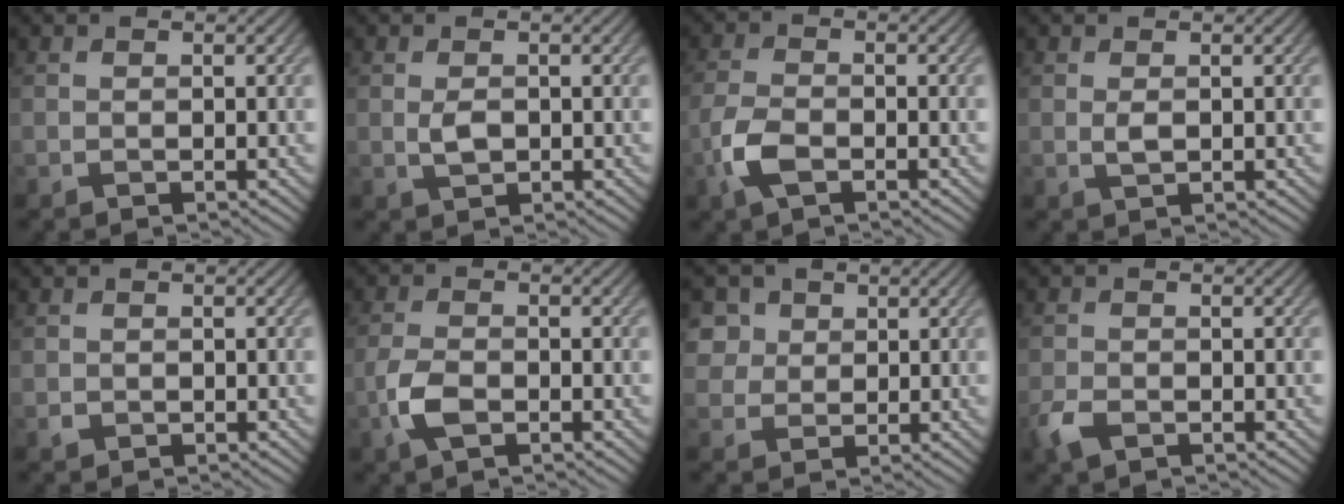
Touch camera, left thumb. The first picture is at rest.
{"total": 1.7, "force": [0.0, 1.0, 1.4], "torque": [-0.032, -0.001, 0.002]}
{"total": 4.4, "force": [-2.1, 1.9, 3.3], "torque": [-0.085, -0.001, -0.052]}
{"total": 1.2, "force": [0.3, 0.4, 1.1], "torque": [-0.025, 0.000, 0.006]}
{"total": 0.8, "force": [-0.3, 0.7, 0.2], "torque": [-0.003, -0.005, -0.007]}
{"total": 4.0, "force": [-1.7, 1.8, 3.1], "torque": [-0.077, -0.001, -0.042]}
{"total": 3.9, "force": [1.8, 3.2, 1.2], "torque": [-0.050, -0.004, 0.042]}
{"total": 2.8, "force": [-1.6, 1.4, 1.7], "torque": [-0.043, -0.006, -0.037]}